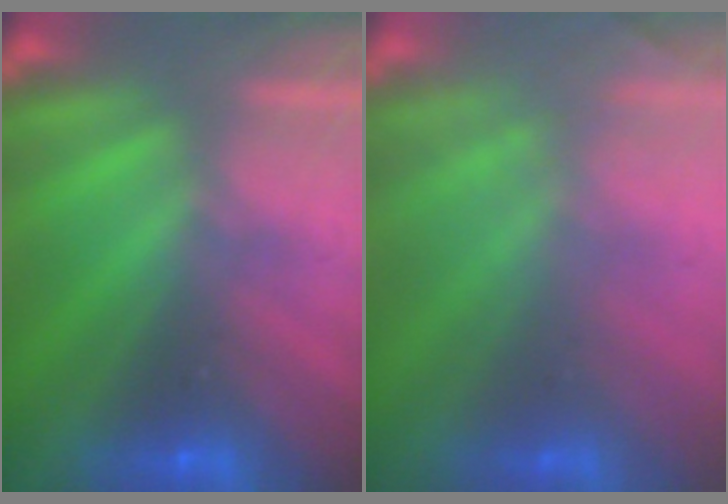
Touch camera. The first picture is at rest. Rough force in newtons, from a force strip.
{"total": 1.8}